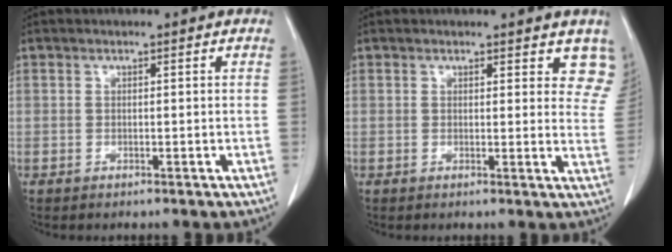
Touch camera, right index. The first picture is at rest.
{"total": 6.6, "force": [5.7, 2.5, 2.1], "torque": [0.003, -0.018, 0.047]}